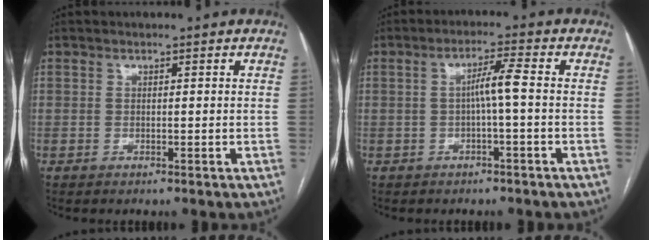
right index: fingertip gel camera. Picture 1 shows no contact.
{"total": 3.9, "force": [-0.4, -0.3, 3.8], "torque": [-0.068, 0.010, -0.004]}